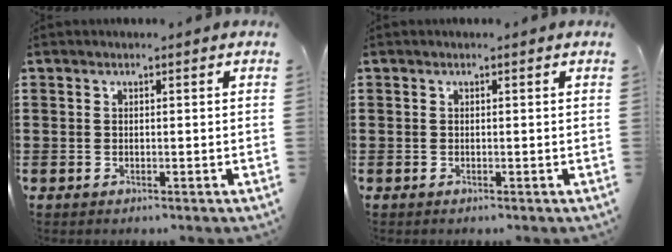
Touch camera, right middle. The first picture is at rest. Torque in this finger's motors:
{"motor_torque": [0.22, -0.15, -0.06, 0.02]}